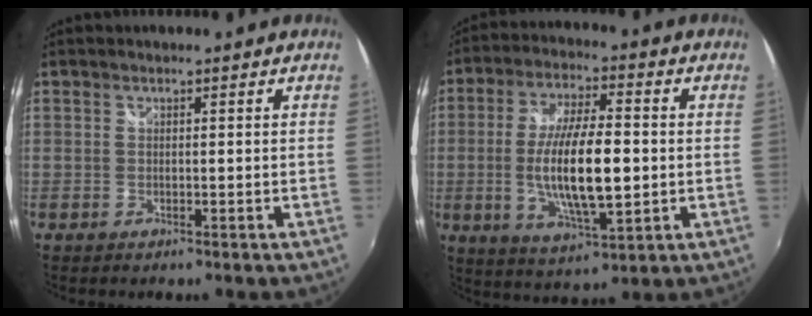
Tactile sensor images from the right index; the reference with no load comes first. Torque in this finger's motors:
{"motor_torque": [0.69, -0.14, 0.98, 0.21]}